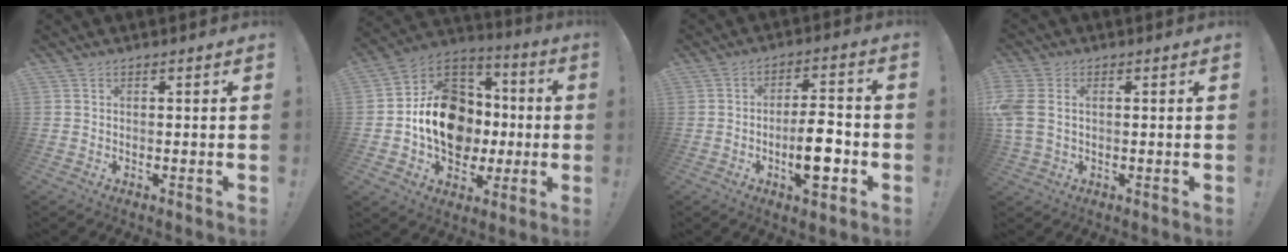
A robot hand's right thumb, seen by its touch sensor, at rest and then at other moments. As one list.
[{"total": 19.9, "force": [-2.0, 15.7, 12.0], "torque": [-0.189, 0.029, -0.020]}, {"total": 11.0, "force": [-3.5, 4.2, 9.5], "torque": [-0.148, 0.011, -0.061]}, {"total": 6.3, "force": [0.7, 4.6, 4.3], "torque": [-0.102, 0.000, 0.014]}]